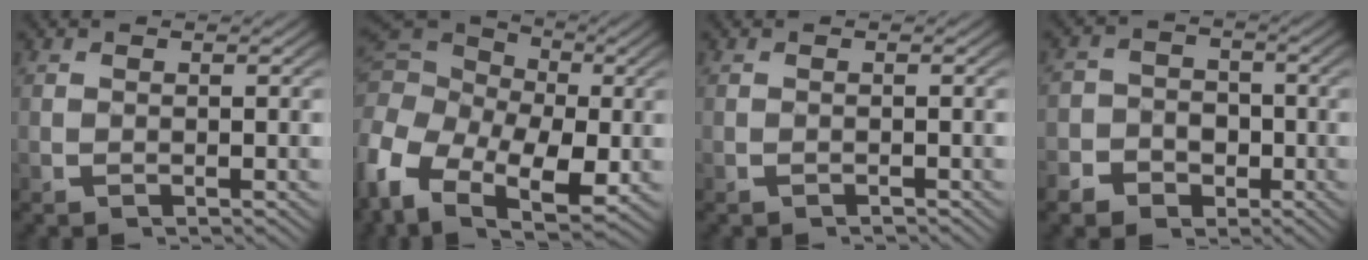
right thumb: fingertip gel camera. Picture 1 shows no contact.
{"total": 11.9, "force": [0.1, 8.2, 8.7], "torque": [-0.176, -0.029, 0.013]}
{"total": 0.6, "force": [-0.6, 0.0, 0.1], "torque": [-0.003, -0.001, -0.011]}
{"total": 5.9, "force": [-2.8, 5.0, 1.6], "torque": [-0.010, -0.022, -0.046]}